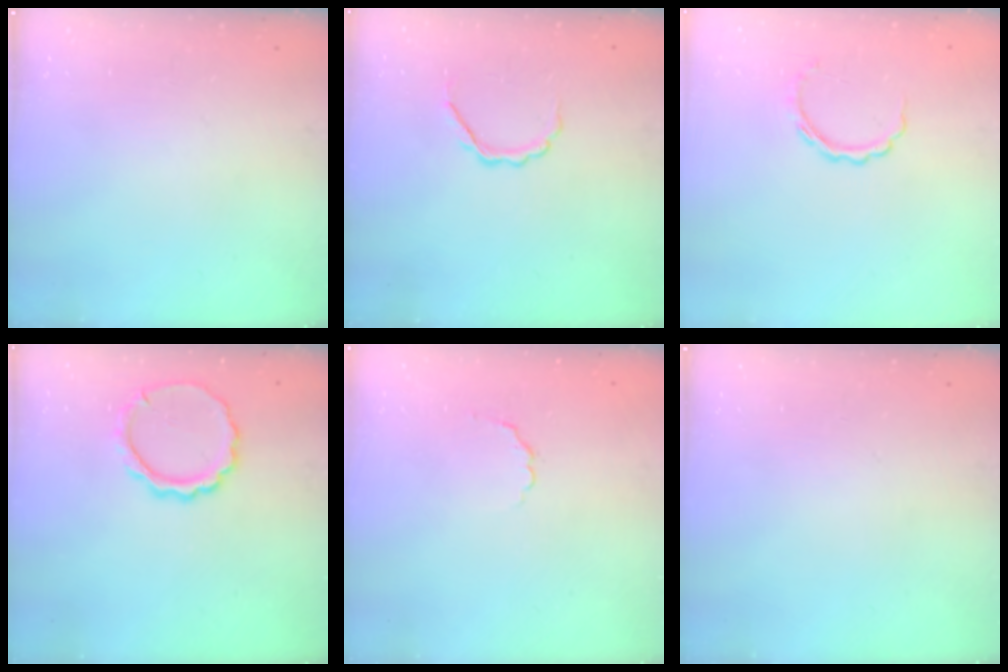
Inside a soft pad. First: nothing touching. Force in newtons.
{"total": 4.2, "press": 4.0, "slide": 1.3}
{"total": 4.4, "press": 4.3, "slide": 0.5}
{"total": 9.1, "press": 9.1, "slide": 0.8}
{"total": 1.8, "press": 1.5, "slide": 1.0}
{"total": 0.0}